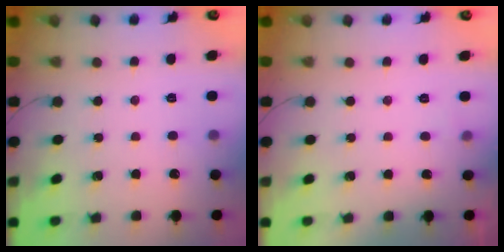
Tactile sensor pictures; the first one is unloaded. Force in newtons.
{"total": 2.4, "press": 2.2, "slide": 0.9}